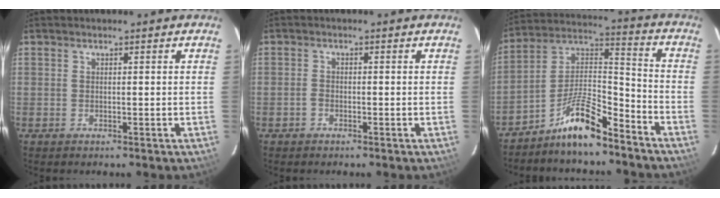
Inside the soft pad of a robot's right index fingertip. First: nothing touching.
{"total": 1.1, "force": [-0.8, 0.6, 0.4], "torque": [-0.007, 0.003, -0.015]}
{"total": 11.4, "force": [-8.8, 2.3, 6.8], "torque": [-0.145, 0.033, -0.163]}